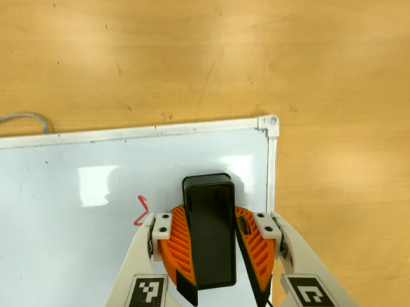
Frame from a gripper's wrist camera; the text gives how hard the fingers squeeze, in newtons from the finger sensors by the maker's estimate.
{"total": 14.2, "left": 16.2, "right": 12.2}